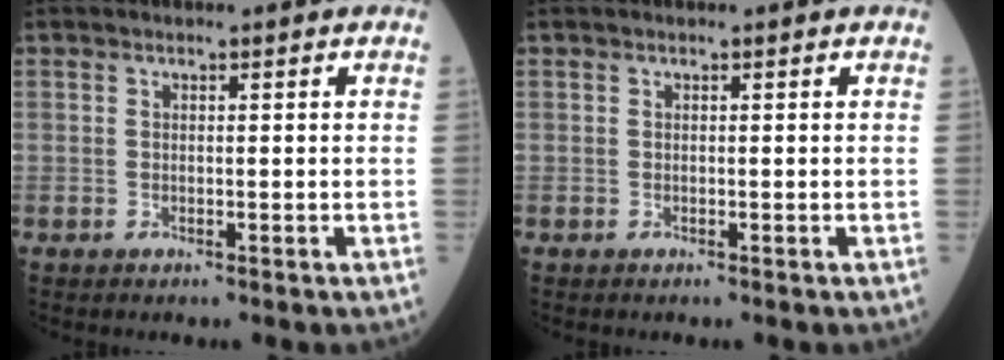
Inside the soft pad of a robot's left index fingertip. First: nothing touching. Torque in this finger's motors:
{"motor_torque": [0.00, 0.00, 0.00, 0.00]}